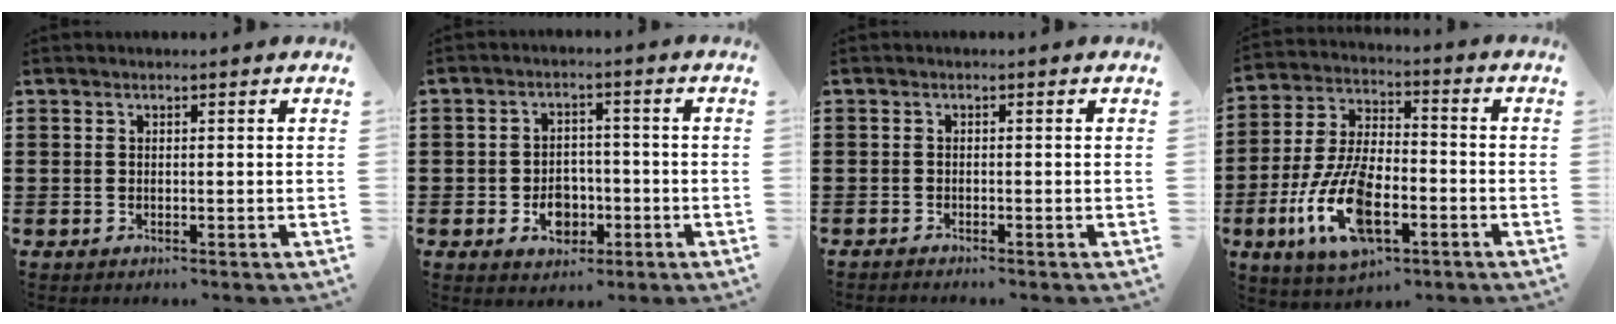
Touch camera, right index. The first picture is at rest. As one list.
[{"total": 4.8, "force": [-1.6, 3.6, 2.9], "torque": [-0.040, 0.001, -0.031]}, {"total": 0.8, "force": [-0.7, 0.0, 0.0], "torque": [-0.003, -0.001, -0.015]}, {"total": 12.8, "force": [-5.0, 5.8, 10.3], "torque": [-0.237, -0.003, -0.094]}]